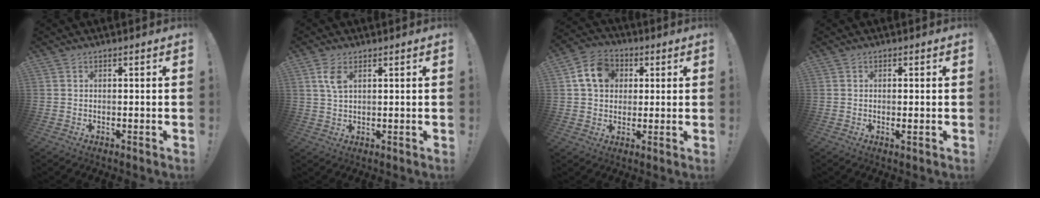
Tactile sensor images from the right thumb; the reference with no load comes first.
{"total": 4.6, "force": [1.8, 2.1, 3.7], "torque": [-0.062, -0.003, 0.030]}
{"total": 11.6, "force": [3.3, 9.4, 6.0], "torque": [-0.092, 0.007, 0.069]}
{"total": 1.3, "force": [0.1, 0.1, 1.3], "torque": [-0.021, -0.003, 0.002]}